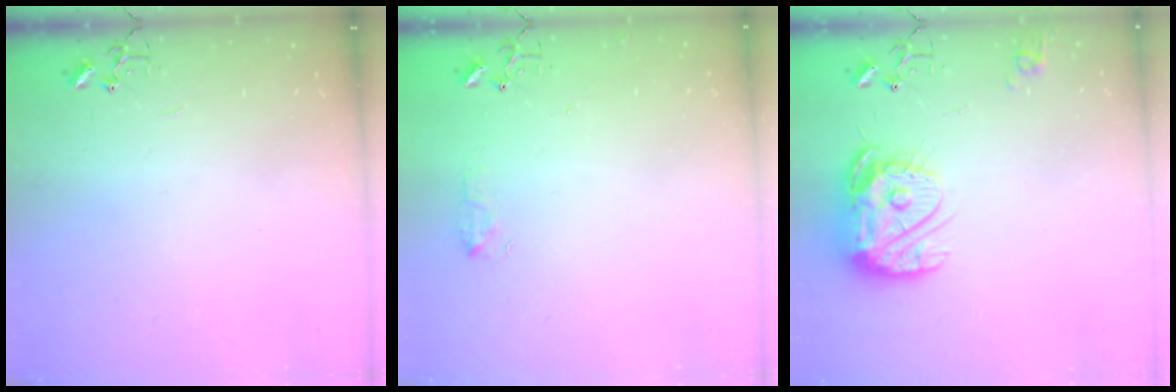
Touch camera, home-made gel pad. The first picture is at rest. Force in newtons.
{"total": 6.4, "press": 6.3, "slide": 0.9}
{"total": 15.4, "press": 15.3, "slide": 1.3}